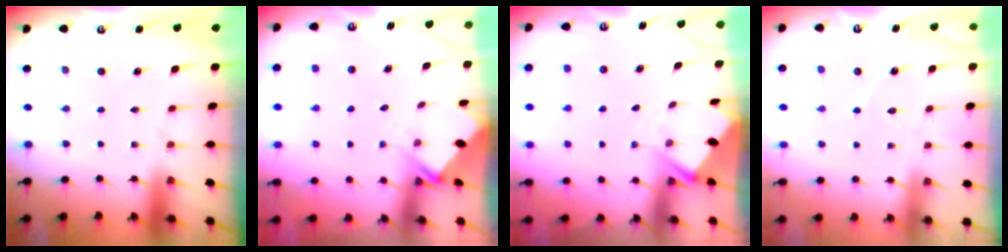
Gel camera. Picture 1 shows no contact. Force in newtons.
{"total": 2.8, "press": 2.8, "slide": 0.2}
{"total": 2.8, "press": 2.8, "slide": 0.4}
{"total": 3.3, "press": 3.3, "slide": 0.3}